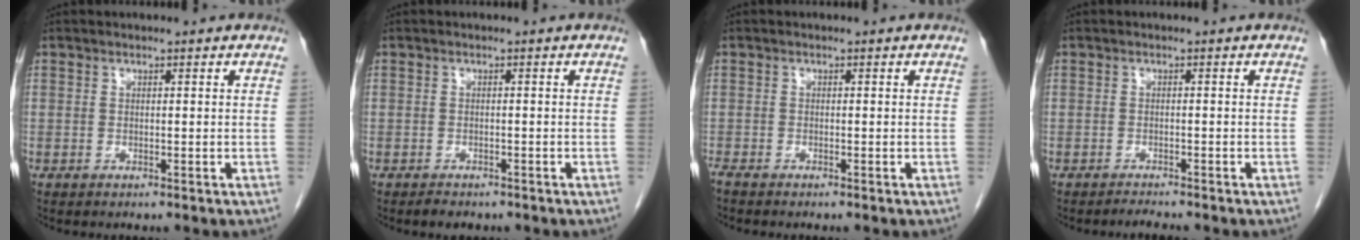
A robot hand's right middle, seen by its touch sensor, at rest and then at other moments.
{"total": 1.9, "force": [-1.5, 0.8, 0.7], "torque": [-0.017, -0.004, -0.018]}
{"total": 1.4, "force": [-1.3, 0.0, 0.6], "torque": [-0.013, -0.003, -0.023]}
{"total": 1.2, "force": [-1.2, -0.3, 0.1], "torque": [-0.009, -0.008, -0.017]}